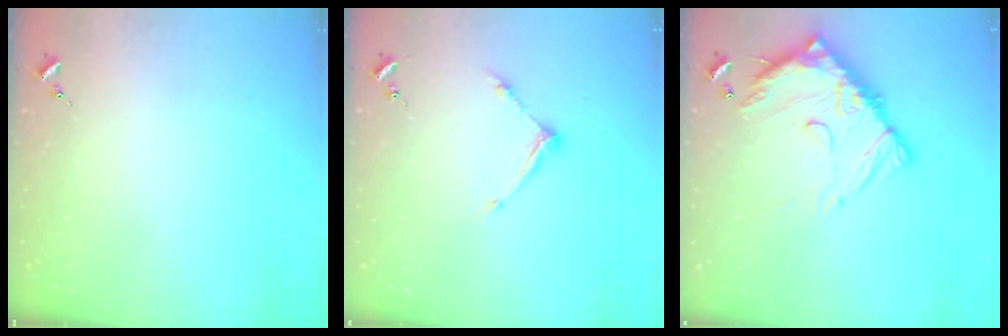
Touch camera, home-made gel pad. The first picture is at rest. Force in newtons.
{"total": 8.6, "press": 8.6, "slide": 0.5}
{"total": 16.1, "press": 16.0, "slide": 1.3}